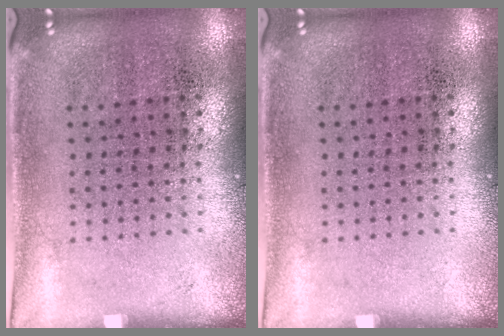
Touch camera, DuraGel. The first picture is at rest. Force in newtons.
{"total": 0.0}